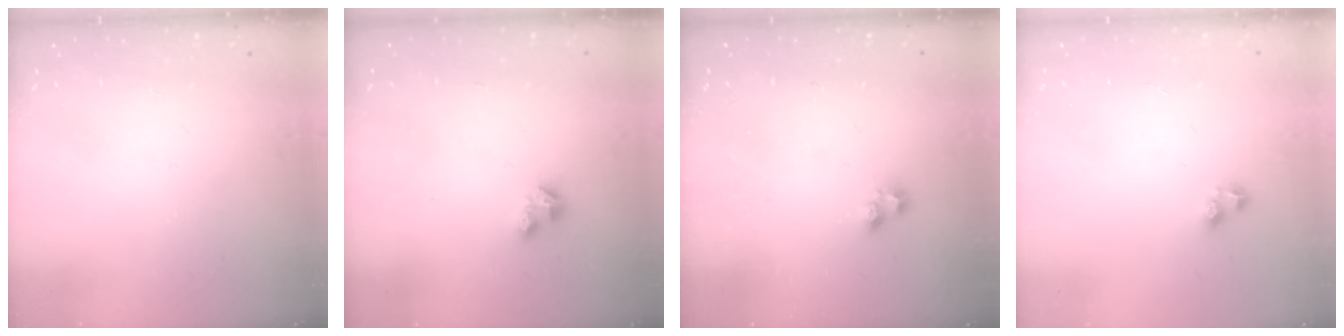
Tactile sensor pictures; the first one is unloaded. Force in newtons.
{"total": 2.9, "press": 2.8, "slide": 0.6}
{"total": 0.9, "press": 0.4, "slide": 0.8}
{"total": 2.5, "press": 2.2, "slide": 1.3}